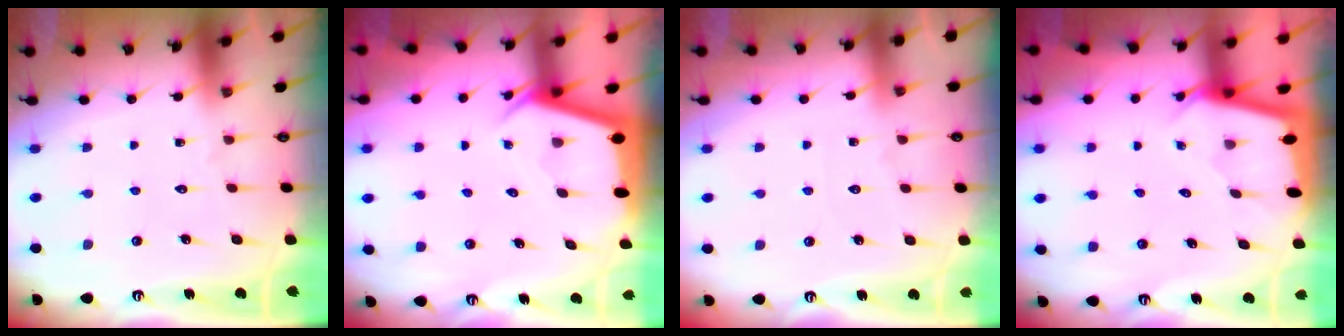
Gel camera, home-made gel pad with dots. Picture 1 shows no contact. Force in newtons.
{"total": 2.8, "press": 2.8, "slide": 0.2}
{"total": 2.0, "press": 2.0, "slide": 0.3}
{"total": 2.2, "press": 2.2, "slide": 0.1}